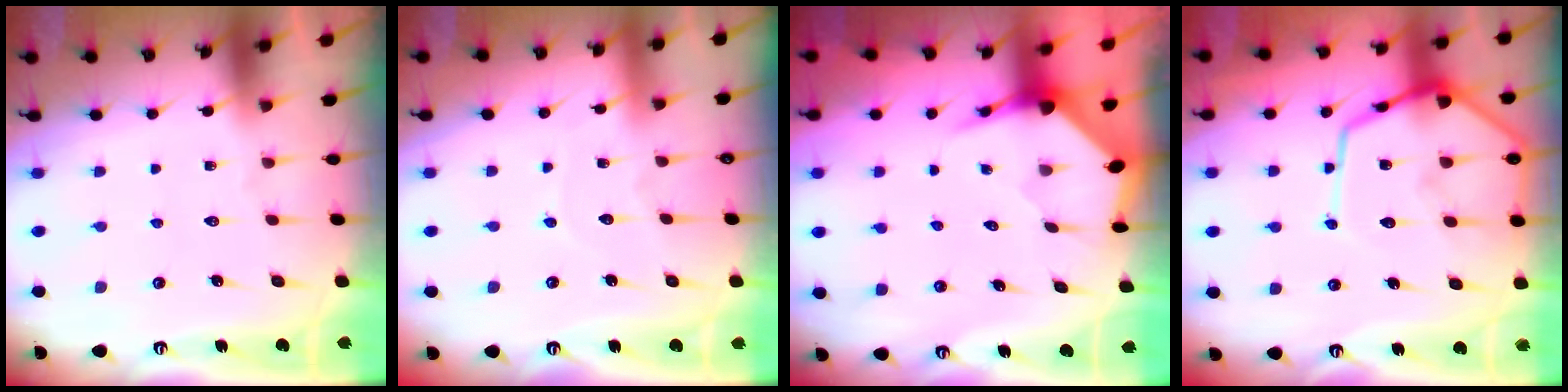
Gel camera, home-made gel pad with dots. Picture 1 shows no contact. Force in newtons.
{"total": 4.3, "press": 4.3, "slide": 0.4}
{"total": 3.6, "press": 3.6, "slide": 0.4}
{"total": 15.2, "press": 15.1, "slide": 1.5}